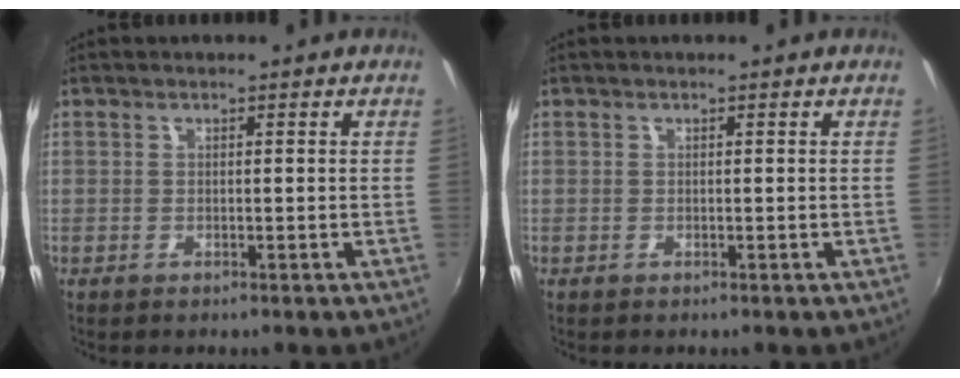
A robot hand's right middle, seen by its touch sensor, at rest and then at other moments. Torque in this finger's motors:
{"motor_torque": [0.00, 0.00, 0.00, 0.00]}